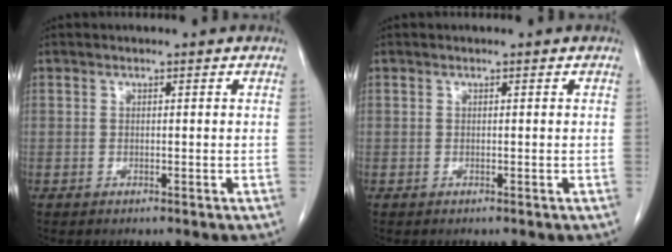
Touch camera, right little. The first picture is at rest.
{"total": 0.0}